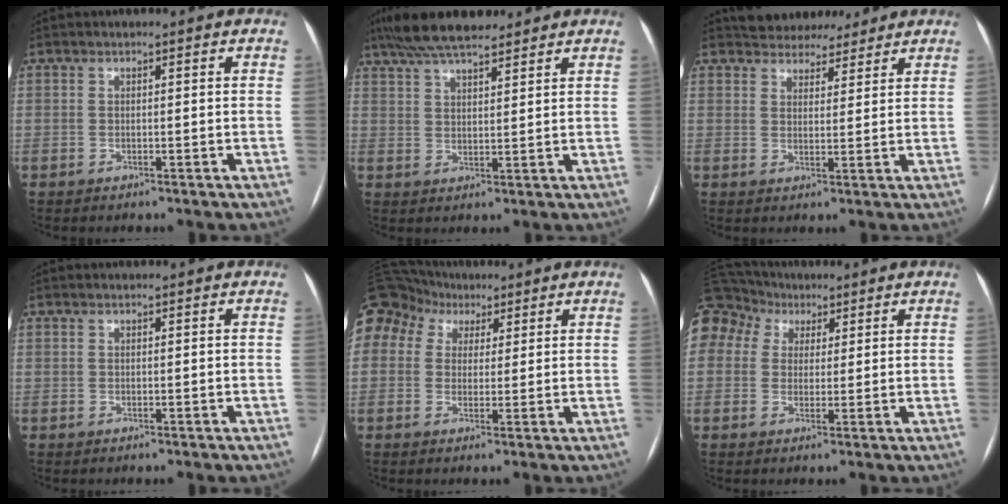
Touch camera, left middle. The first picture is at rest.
{"total": 11.4, "force": [9.5, 2.5, 5.8], "torque": [-0.109, 0.033, 0.161]}
{"total": 7.8, "force": [7.1, 2.9, 1.6], "torque": [-0.015, 0.010, 0.099]}
{"total": 0.0}
{"total": 20.6, "force": [10.6, 15.8, 7.8], "torque": [-0.251, 0.103, 0.204]}
{"total": 16.0, "force": [7.9, 12.8, 5.6], "torque": [-0.180, 0.092, 0.157]}